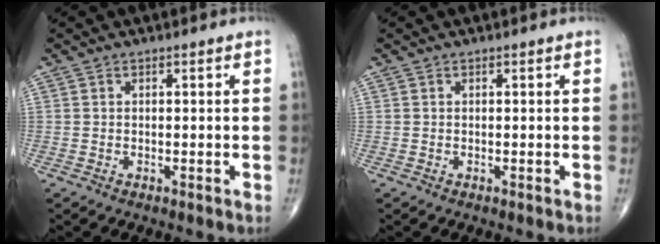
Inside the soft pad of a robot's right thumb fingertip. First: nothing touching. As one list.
[{"total": 0.0}]